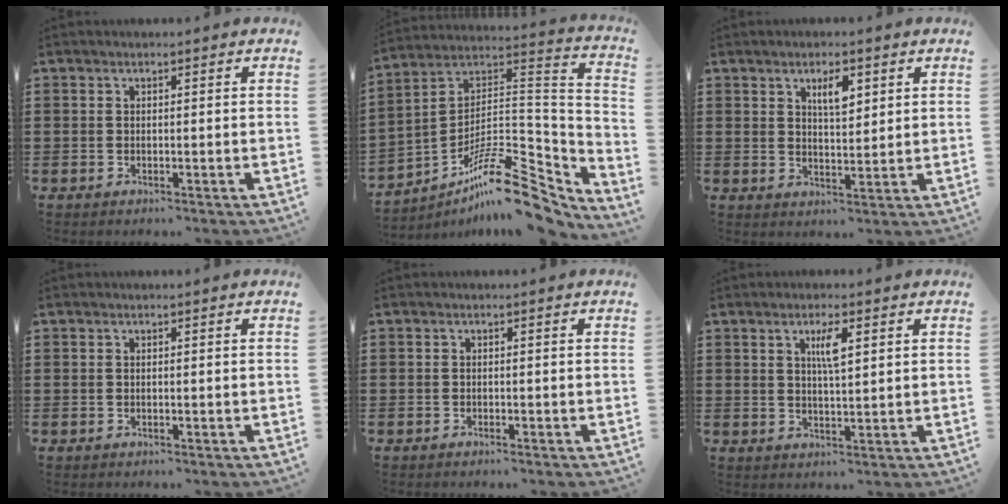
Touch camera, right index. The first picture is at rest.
{"total": 15.1, "force": [-11.1, 3.9, 9.5], "torque": [-0.147, 0.037, -0.200]}
{"total": 3.8, "force": [2.0, 1.3, 2.9], "torque": [-0.047, 0.001, 0.030]}
{"total": 0.0}
{"total": 0.7, "force": [-0.7, 0.0, 0.1], "torque": [-0.002, -0.003, -0.014]}
{"total": 3.6, "force": [1.4, 0.8, 3.3], "torque": [-0.061, 0.004, 0.018]}